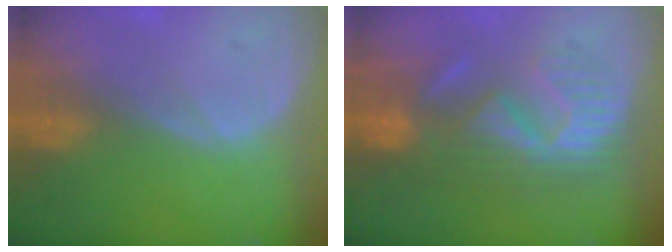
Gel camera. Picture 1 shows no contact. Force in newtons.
{"total": 8.7, "press": 8.6, "slide": 1.5}